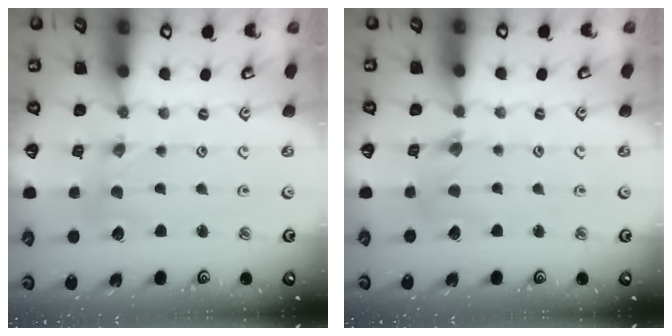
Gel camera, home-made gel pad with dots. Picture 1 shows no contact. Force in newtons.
{"total": 2.2, "press": 2.2, "slide": 0.4}